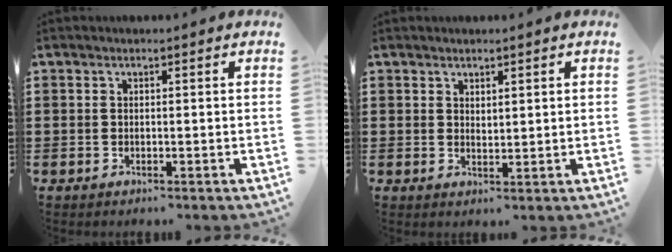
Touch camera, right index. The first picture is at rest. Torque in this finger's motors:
{"motor_torque": [-0.26, 0.31, 0.08, -0.01]}